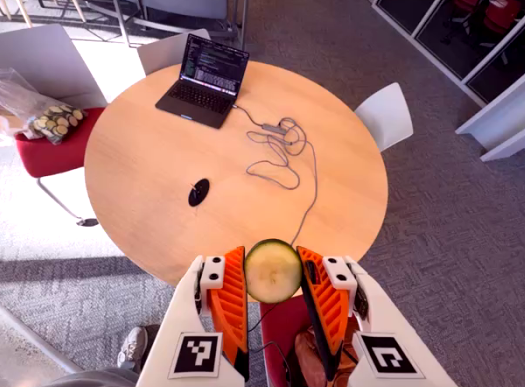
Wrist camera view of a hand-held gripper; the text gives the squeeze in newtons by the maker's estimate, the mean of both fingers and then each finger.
{"total": 10.5, "left": 10.9, "right": 10.1}